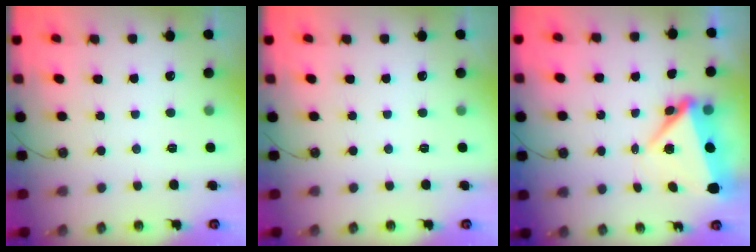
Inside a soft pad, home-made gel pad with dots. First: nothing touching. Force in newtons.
{"total": 0.0}
{"total": 7.3, "press": 7.0, "slide": 1.8}